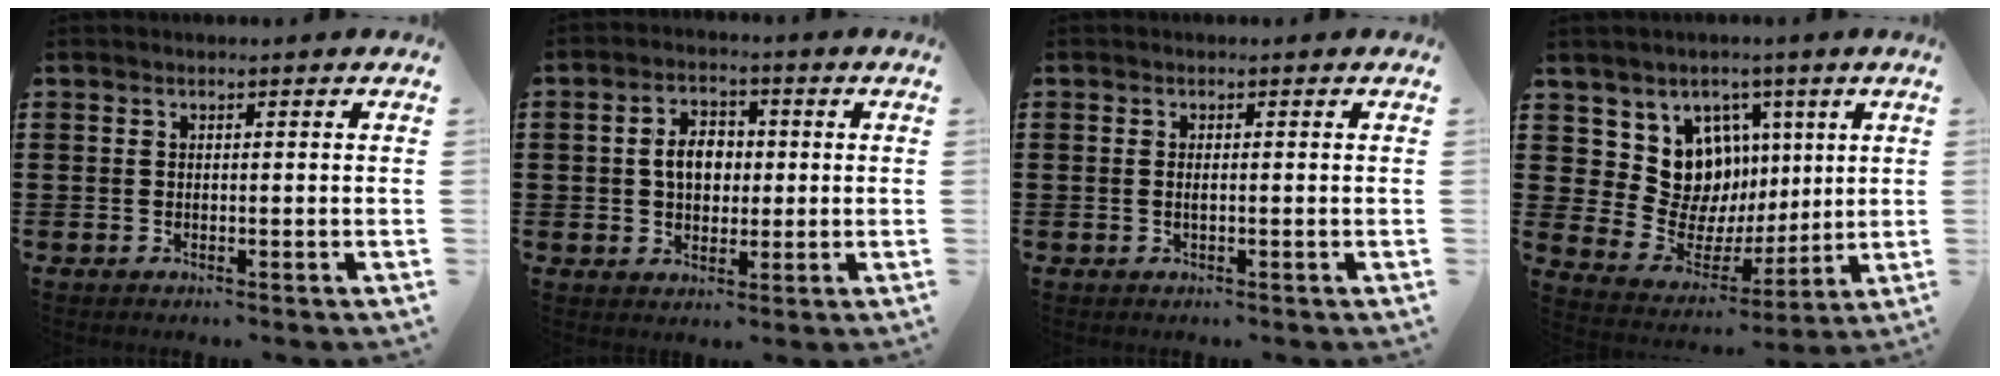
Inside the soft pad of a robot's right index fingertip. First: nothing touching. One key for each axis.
{"total": 5.1, "fx": 0.1, "fy": 3.6, "fz": 3.7, "tx": -0.079, "ty": 0.009, "tz": -0.006}
{"total": 1.0, "fx": -0.1, "fy": 0.2, "fz": 0.9, "tx": -0.018, "ty": -0.002, "tz": -0.001}
{"total": 10.6, "fx": 3.5, "fy": 9.3, "fz": 3.8, "tx": -0.091, "ty": -0.023, "tz": 0.075}